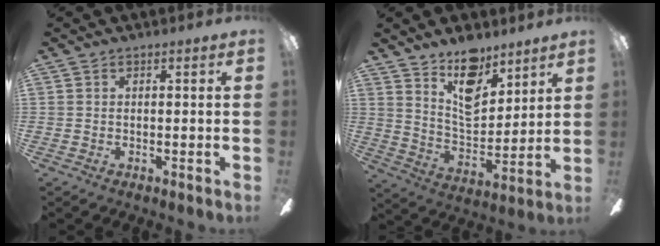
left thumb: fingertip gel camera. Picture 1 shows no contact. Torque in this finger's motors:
{"motor_torque": [1.27, 0.76, 0.14, -0.35, 0.08]}